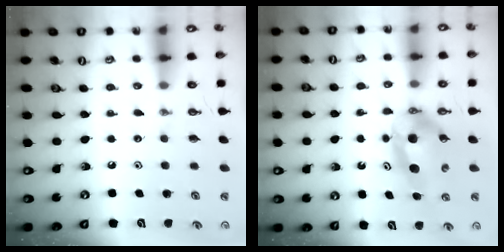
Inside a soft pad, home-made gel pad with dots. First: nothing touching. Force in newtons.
{"total": 6.1, "press": 5.9, "slide": 1.6}